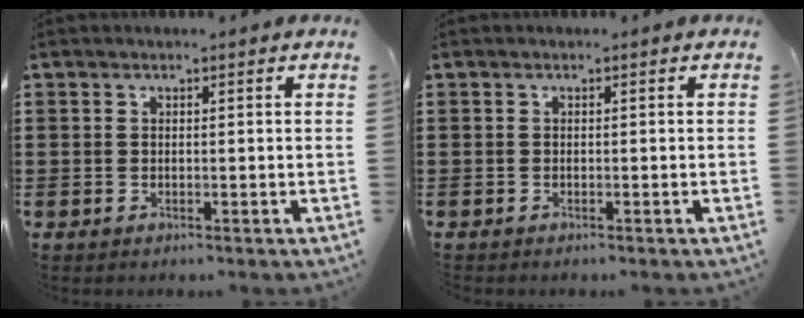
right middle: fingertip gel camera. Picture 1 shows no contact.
{"total": 0.0}